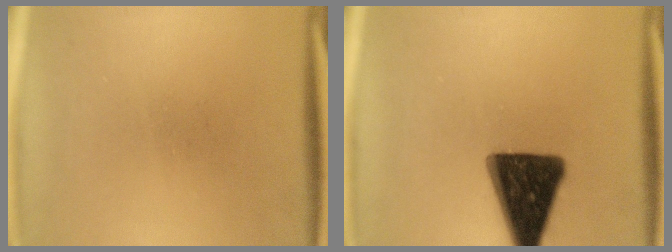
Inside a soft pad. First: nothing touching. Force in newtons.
{"total": 15.8}